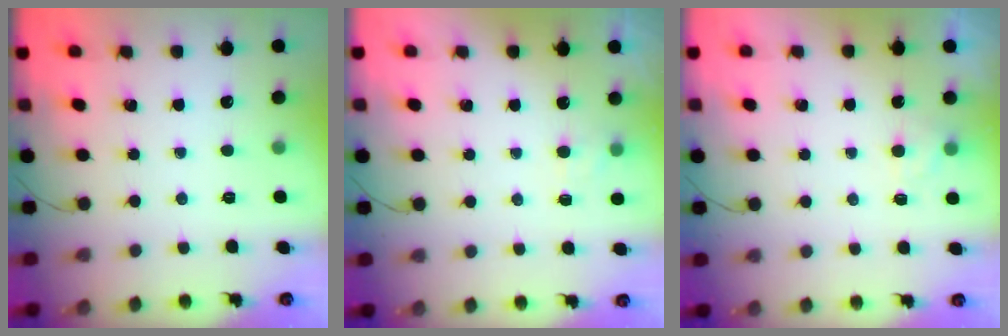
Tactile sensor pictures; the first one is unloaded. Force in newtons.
{"total": 5.1, "press": 4.9, "slide": 1.3}
{"total": 2.5, "press": 2.0, "slide": 1.5}